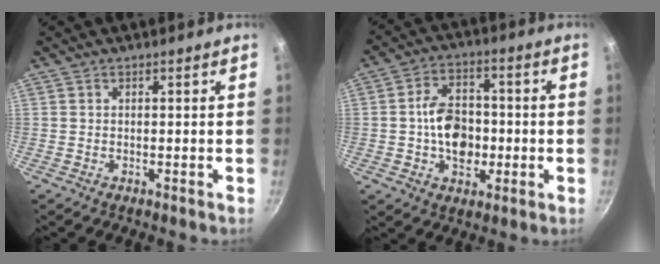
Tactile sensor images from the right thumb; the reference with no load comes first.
{"total": 11.2, "force": [-1.2, 7.9, 8.0], "torque": [-0.100, 0.019, -0.024]}